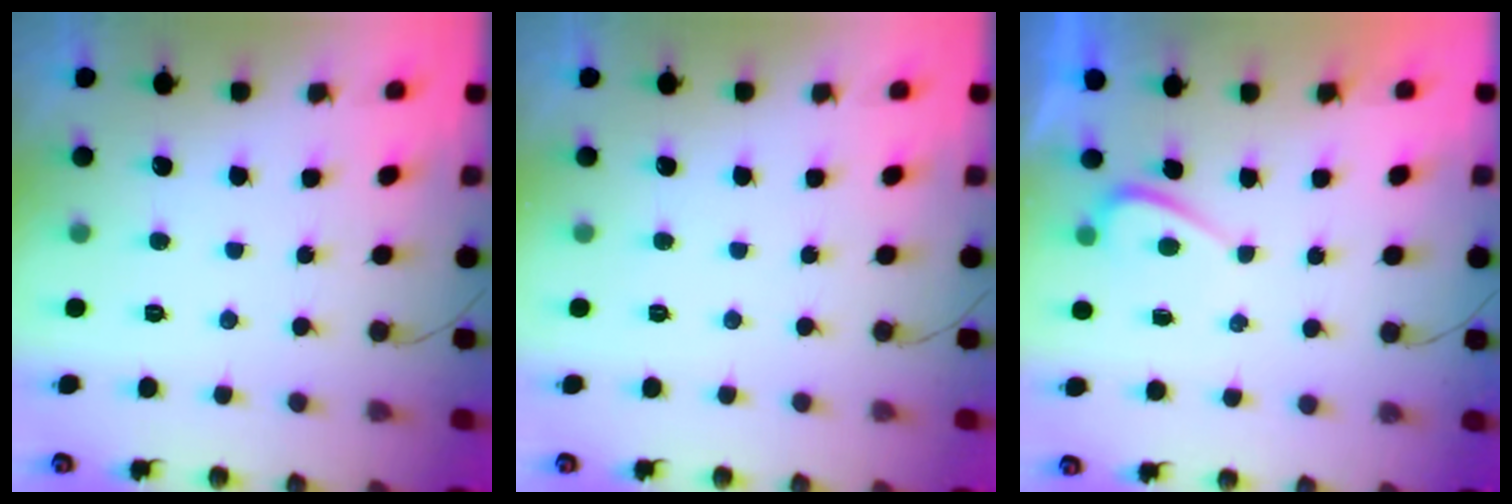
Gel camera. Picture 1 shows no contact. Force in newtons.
{"total": 0.0}
{"total": 0.7, "press": 0.5, "slide": 0.5}